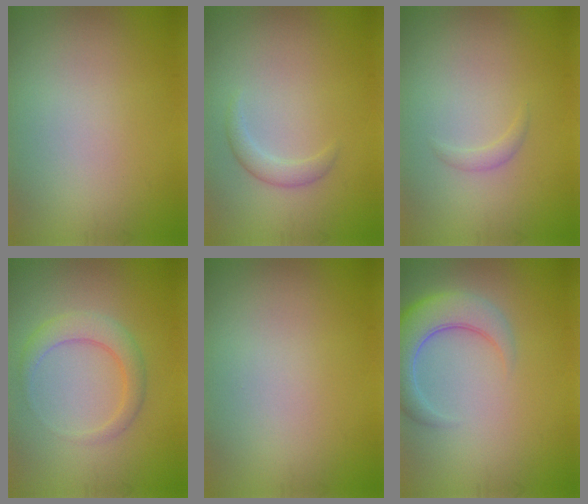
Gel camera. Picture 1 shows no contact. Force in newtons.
{"total": 1.6, "press": 1.6, "slide": 0.0}
{"total": 0.8, "press": 0.8, "slide": 0.1}
{"total": 2.8, "press": 2.8, "slide": 0.1}
{"total": 0.0}
{"total": 5.4, "press": 5.4, "slide": 0.6}